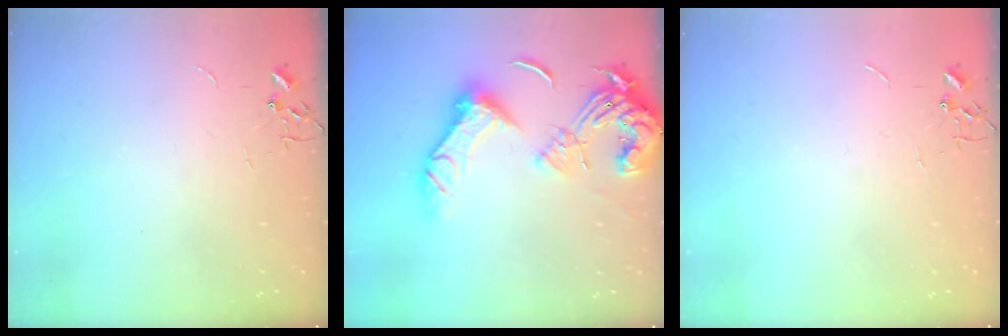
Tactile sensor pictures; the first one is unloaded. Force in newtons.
{"total": 19.6, "press": 19.6, "slide": 1.8}
{"total": 0.0}